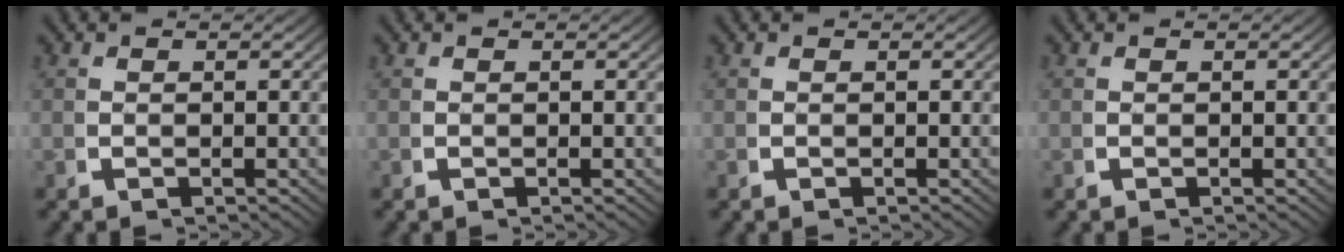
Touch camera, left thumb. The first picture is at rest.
{"total": 0.0}
{"total": 0.0}
{"total": 0.0}